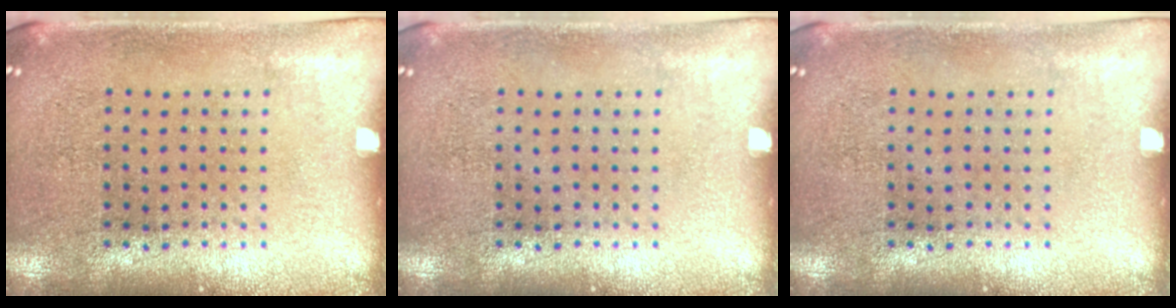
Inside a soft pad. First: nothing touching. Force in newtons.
{"total": 0.0}
{"total": 0.0}